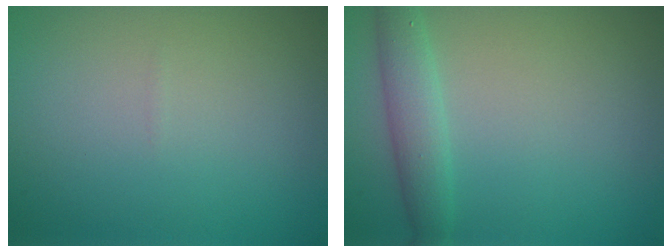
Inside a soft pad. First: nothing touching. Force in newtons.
{"total": 2.8, "press": 2.8, "slide": 0.1}